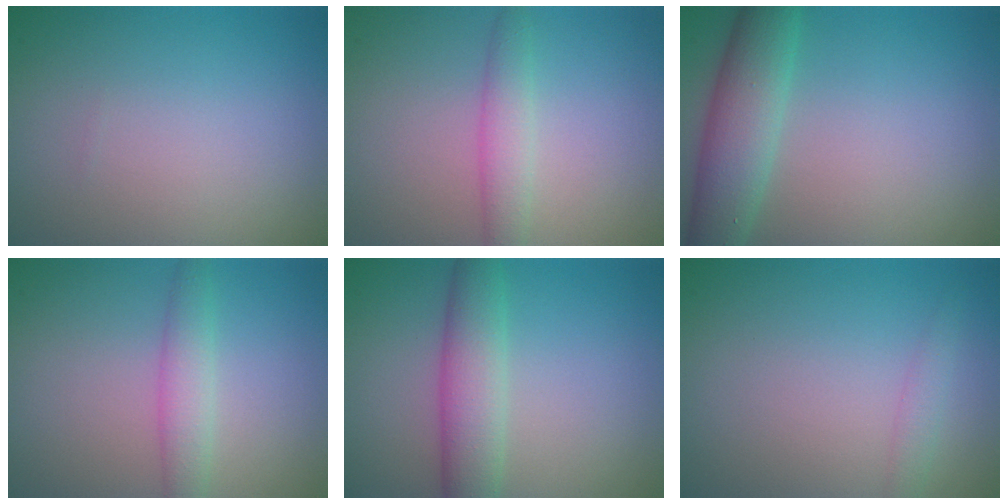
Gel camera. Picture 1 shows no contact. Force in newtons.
{"total": 2.4, "press": 2.4, "slide": 0.1}
{"total": 4.9, "press": 4.9, "slide": 0.1}
{"total": 2.8, "press": 2.8, "slide": 0.1}
{"total": 4.4, "press": 4.4, "slide": 0.1}
{"total": 1.2, "press": 1.2, "slide": 0.1}